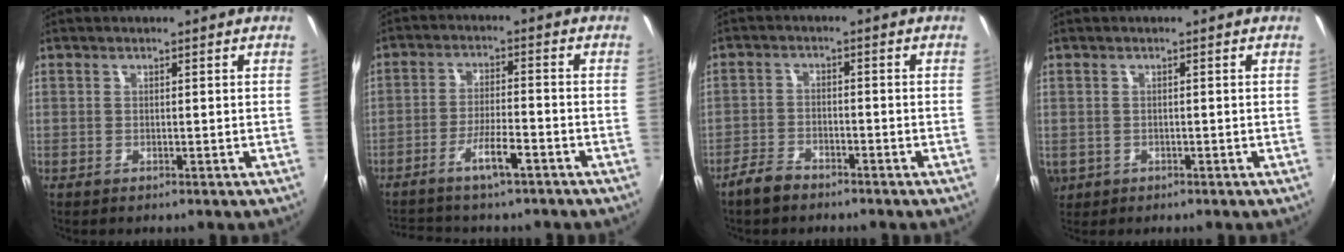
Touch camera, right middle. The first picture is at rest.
{"total": 7.4, "force": [-5.6, 1.5, 4.5], "torque": [-0.097, 0.007, -0.095]}
{"total": 4.6, "force": [-3.8, 1.9, 1.9], "torque": [-0.055, 0.002, -0.068]}
{"total": 4.1, "force": [-0.8, 3.5, 1.8], "torque": [-0.040, -0.006, -0.008]}